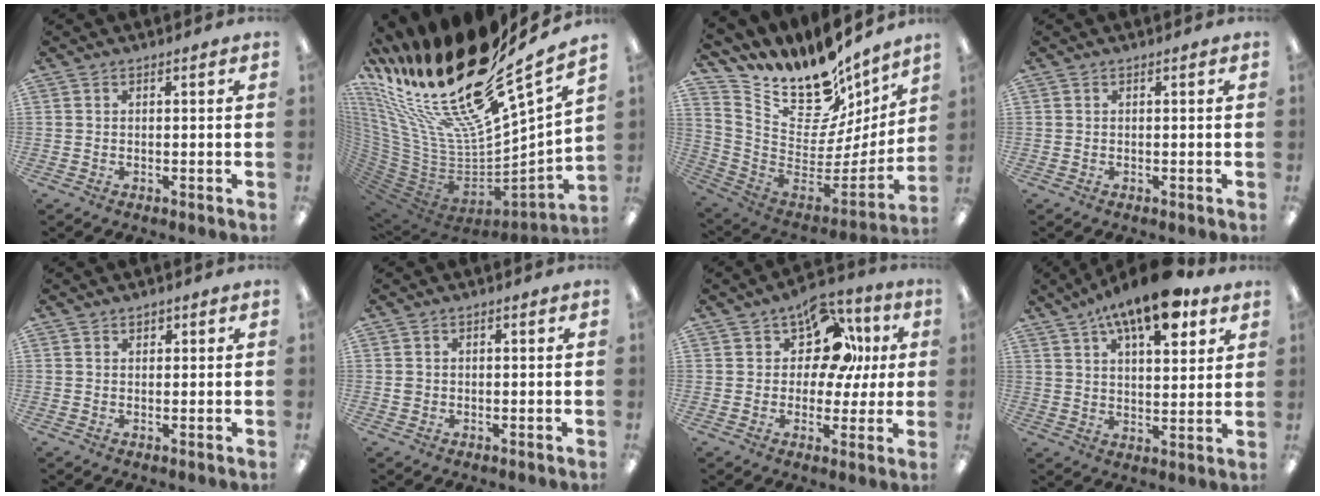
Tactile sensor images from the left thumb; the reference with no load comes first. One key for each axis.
{"total": 29.2, "fx": 19.0, "fy": 9.7, "fz": 19.9, "tx": -0.332, "ty": -0.192, "tz": 0.351}
{"total": 14.5, "fx": 11.9, "fy": 6.6, "fz": 5.0, "tx": -0.092, "ty": -0.126, "tz": 0.208}
{"total": 0.0}
{"total": 1.2, "fx": 0.9, "fy": 0.8, "fz": 0.3, "tx": 0.002, "ty": -0.002, "tz": 0.015}
{"total": 1.1, "fx": 0.0, "fy": 1.0, "fz": 0.4, "tx": -0.007, "ty": 0.005, "tz": -0.002}
{"total": 13.7, "fx": 5.8, "fy": 9.3, "fz": 8.2, "tx": -0.127, "ty": -0.019, "tz": 0.107}
{"total": 15.3, "fx": 9.6, "fy": 5.9, "fz": 10.4, "tx": -0.151, "ty": -0.044, "tz": 0.157}